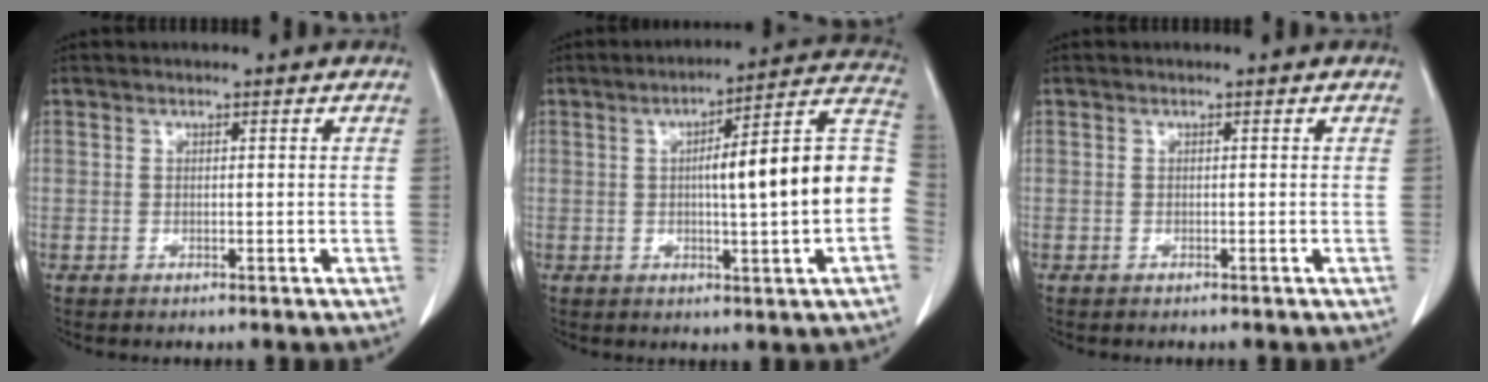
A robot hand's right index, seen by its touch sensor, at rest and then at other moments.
{"total": 16.2, "force": [-0.6, 1.3, 16.1], "torque": [-0.203, 0.035, -0.010]}
{"total": 0.0}